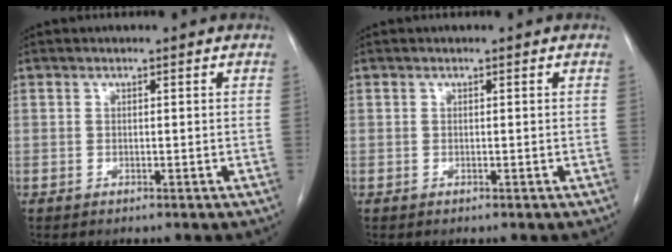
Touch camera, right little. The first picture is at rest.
{"total": 0.0}